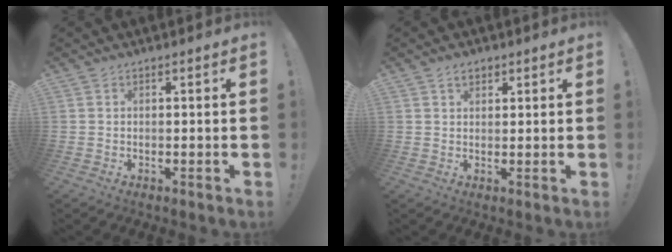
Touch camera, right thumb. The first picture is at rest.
{"total": 2.8, "force": [1.6, 1.8, 1.4], "torque": [-0.024, 0.000, 0.028]}